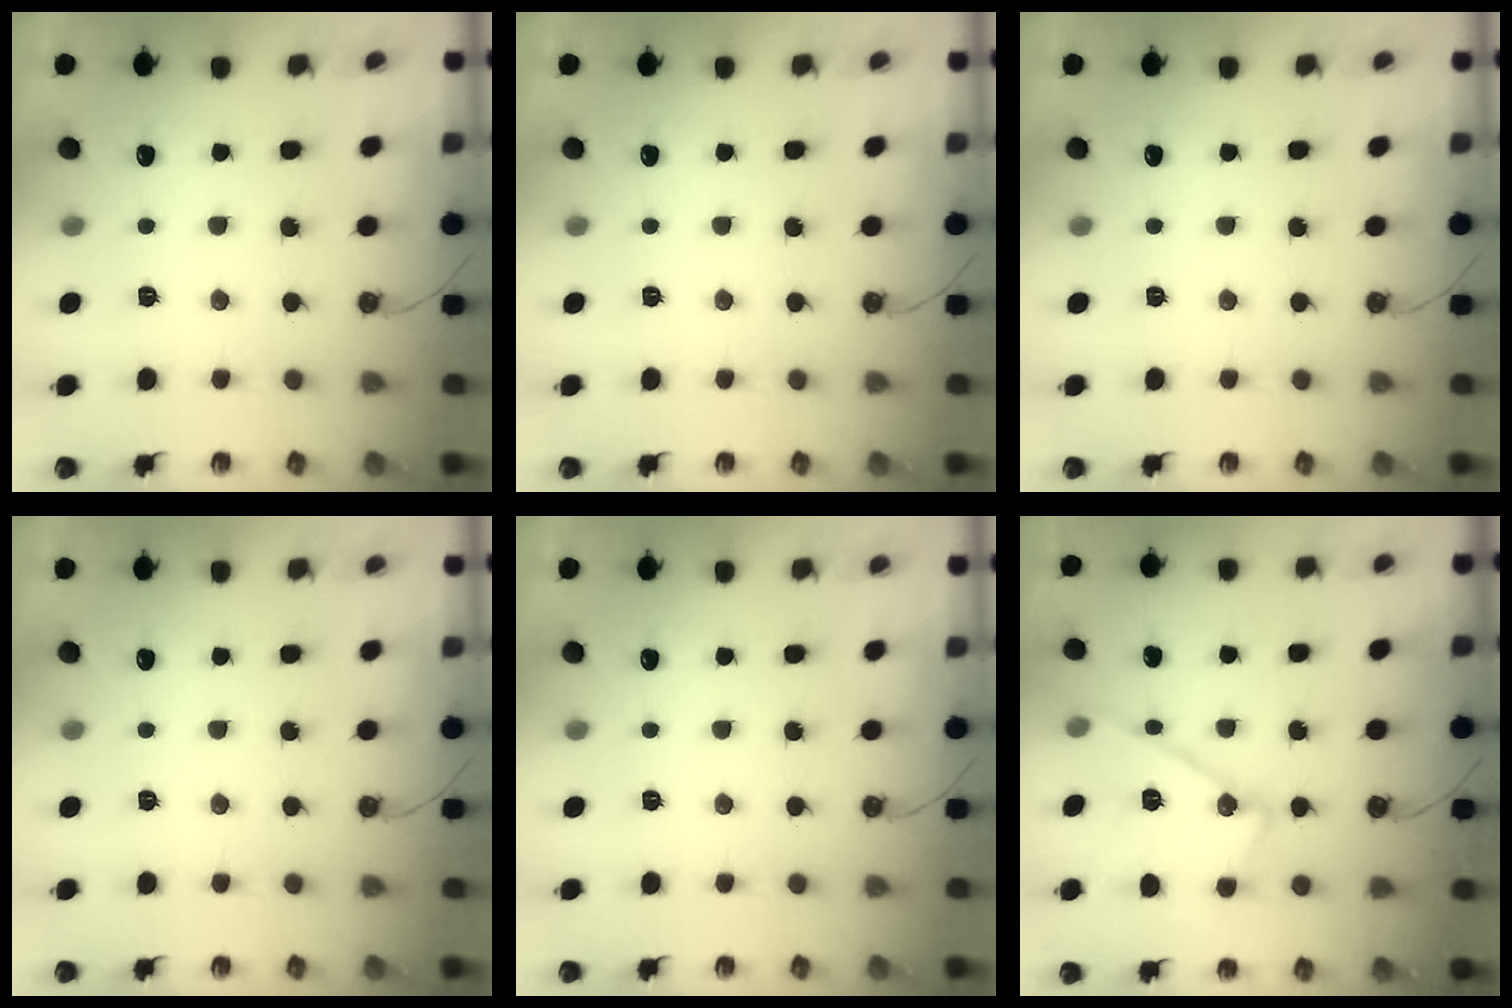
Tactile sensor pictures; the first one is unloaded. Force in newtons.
{"total": 0.0}
{"total": 0.0}
{"total": 0.0}
{"total": 0.0}
{"total": 15.3, "press": 15.3, "slide": 0.6}